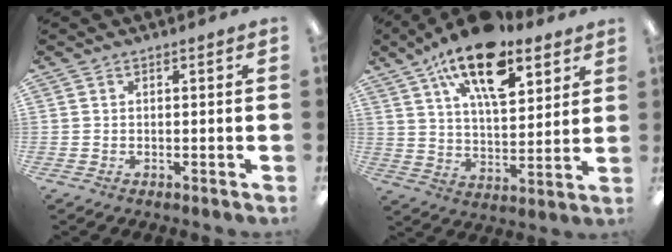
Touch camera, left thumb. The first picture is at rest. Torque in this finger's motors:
{"motor_torque": [1.36, 0.96, 1.73, -1.04, 0.31]}